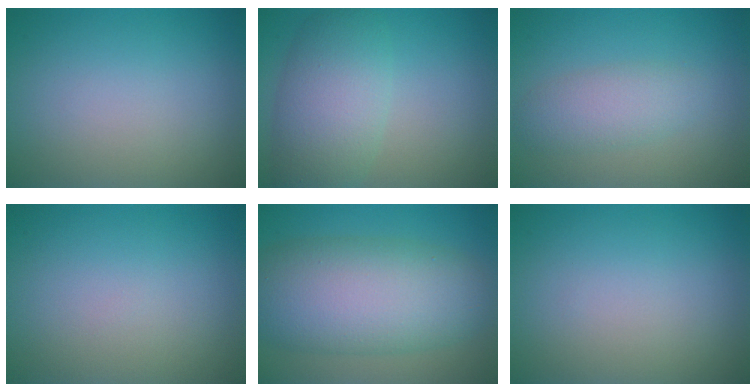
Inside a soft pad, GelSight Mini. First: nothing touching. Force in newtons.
{"total": 6.1, "press": 6.1, "slide": 0.1}
{"total": 2.9, "press": 2.9, "slide": 0.1}
{"total": 0.0}
{"total": 10.5, "press": 10.5, "slide": 0.2}
{"total": 0.0}